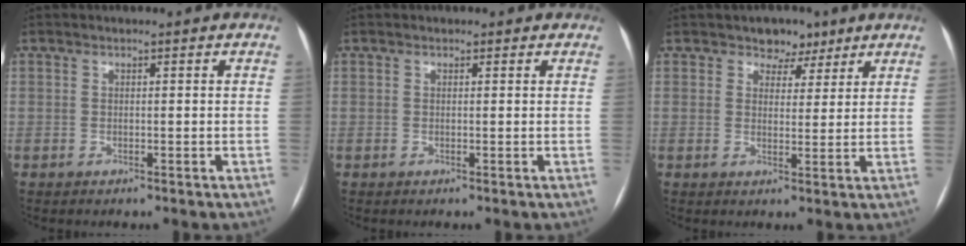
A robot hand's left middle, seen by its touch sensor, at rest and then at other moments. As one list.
[{"total": 0.8, "force": [0.5, 0.6, 0.1], "torque": [0.002, 0.004, 0.002]}, {"total": 4.3, "force": [3.1, 2.9, 1.0], "torque": [-0.001, 0.001, 0.044]}]